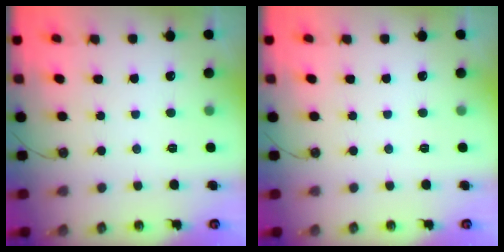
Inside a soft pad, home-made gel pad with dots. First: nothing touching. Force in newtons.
{"total": 0.0}